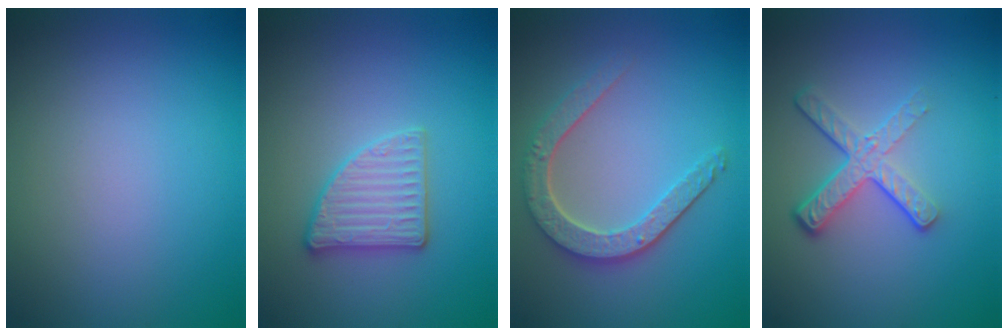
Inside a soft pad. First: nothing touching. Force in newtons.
{"total": 2.9, "press": 2.8, "slide": 0.5}
{"total": 4.2, "press": 3.4, "slide": 2.5}
{"total": 4.1, "press": 2.7, "slide": 3.0}